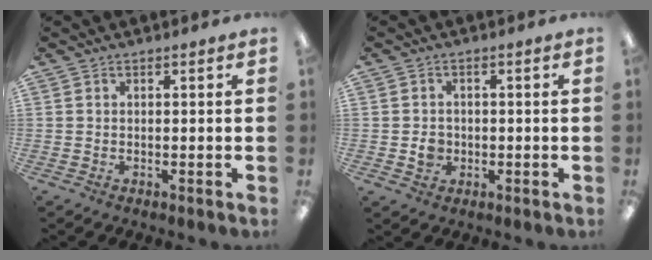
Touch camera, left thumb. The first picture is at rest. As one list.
[{"total": 3.2, "force": [-0.4, 2.9, 1.4], "torque": [-0.017, 0.001, -0.010]}]